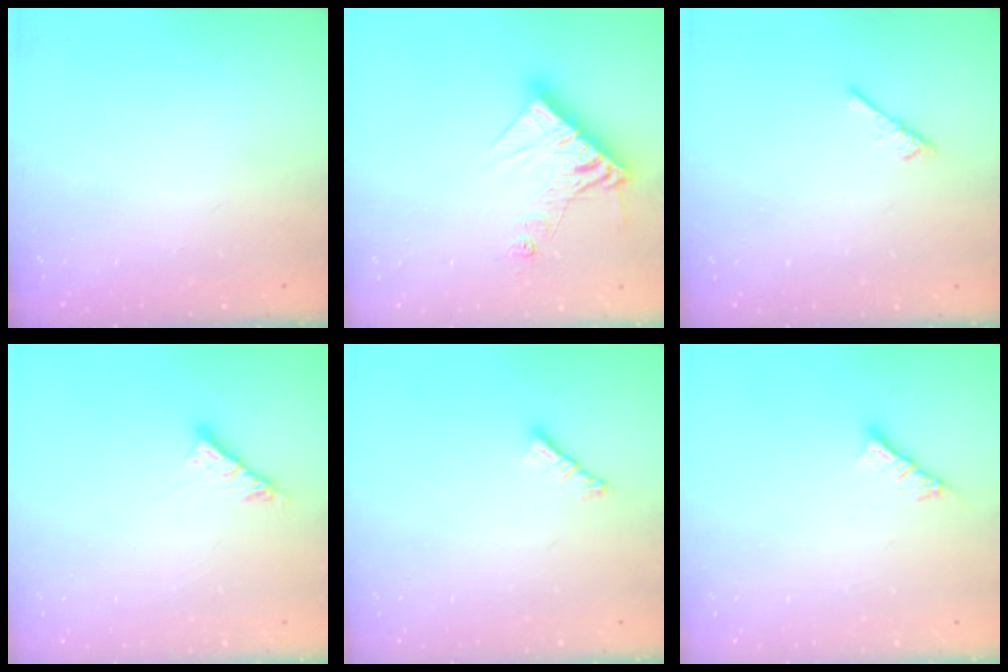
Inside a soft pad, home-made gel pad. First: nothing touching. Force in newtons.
{"total": 13.3, "press": 13.2, "slide": 1.7}
{"total": 2.2, "press": 2.1, "slide": 0.5}
{"total": 5.0, "press": 5.0, "slide": 0.3}
{"total": 0.8, "press": 0.7, "slide": 0.4}
{"total": 3.6, "press": 3.6, "slide": 0.1}